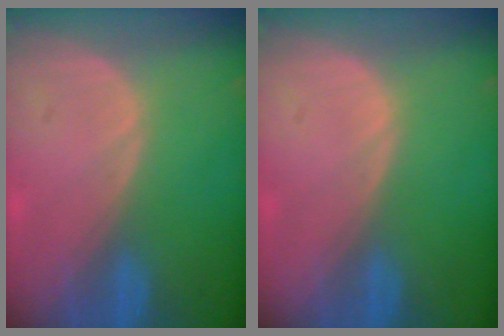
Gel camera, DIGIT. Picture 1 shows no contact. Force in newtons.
{"total": 0.0}